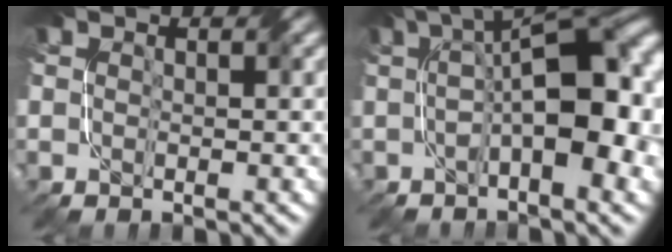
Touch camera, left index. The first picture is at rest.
{"total": 10.9, "force": [0.4, 4.0, 10.1], "torque": [-0.150, 0.010, 0.006]}